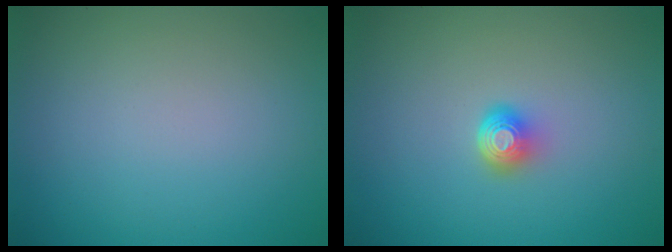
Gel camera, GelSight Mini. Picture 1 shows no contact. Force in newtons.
{"total": 2.1, "press": 1.4, "slide": 1.6}